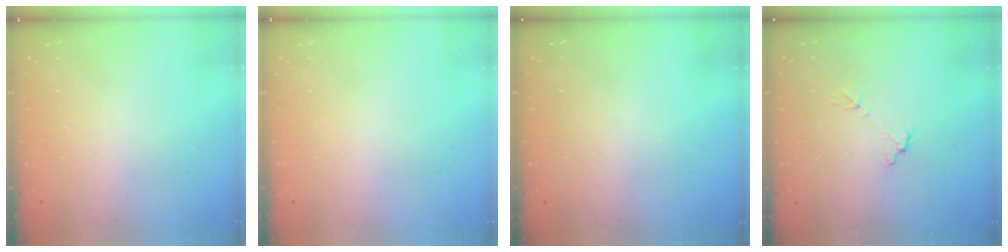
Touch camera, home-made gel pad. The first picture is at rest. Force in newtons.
{"total": 0.0}
{"total": 3.7, "press": 3.3, "slide": 1.6}
{"total": 6.2, "press": 6.2, "slide": 0.4}